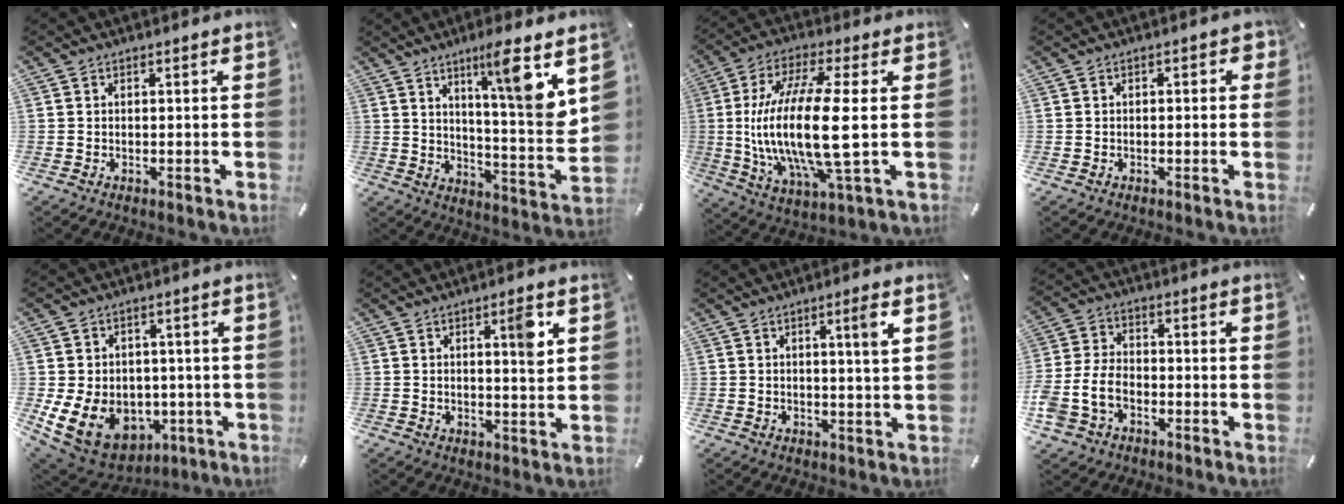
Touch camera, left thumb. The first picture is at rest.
{"total": 12.9, "force": [7.6, 0.4, 10.4], "torque": [-0.152, -0.057, 0.110]}
{"total": 19.7, "force": [0.6, 4.9, 19.1], "torque": [-0.415, -0.024, -0.002]}
{"total": 1.7, "force": [-0.4, 1.2, 1.2], "torque": [-0.013, 0.004, -0.011]}
{"total": 12.0, "force": [-2.6, 10.1, 6.0], "torque": [-0.119, 0.002, -0.036]}
{"total": 5.9, "force": [2.4, 1.1, 5.3], "torque": [-0.069, -0.016, 0.030]}
{"total": 4.0, "force": [1.6, -0.2, 3.7], "torque": [-0.067, -0.008, 0.023]}
{"total": 8.4, "force": [-3.1, 6.4, 4.6], "torque": [-0.110, 0.014, -0.055]}